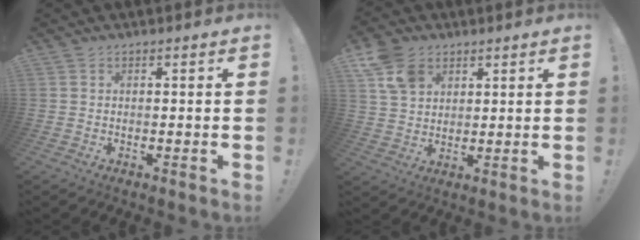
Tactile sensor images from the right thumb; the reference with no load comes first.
{"total": 10.2, "force": [5.3, 7.3, 4.8], "torque": [-0.078, -0.013, 0.107]}